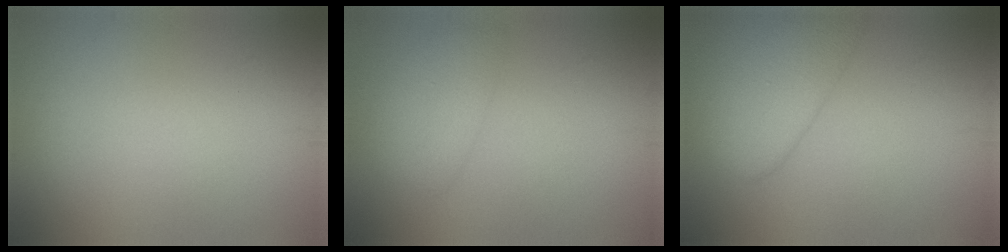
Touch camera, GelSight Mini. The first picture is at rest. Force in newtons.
{"total": 2.2, "press": 2.2, "slide": 0.1}
{"total": 5.3, "press": 5.3, "slide": 0.1}